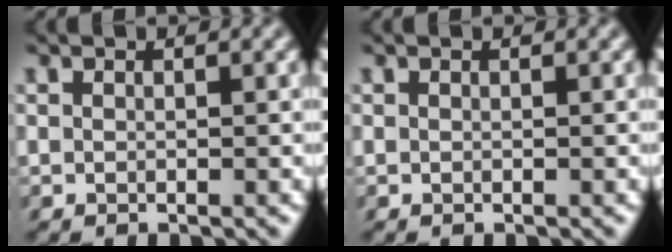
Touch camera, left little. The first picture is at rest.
{"total": 0.0}